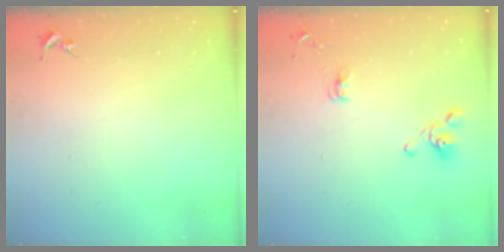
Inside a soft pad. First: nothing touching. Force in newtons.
{"total": 7.7, "press": 7.3, "slide": 2.3}